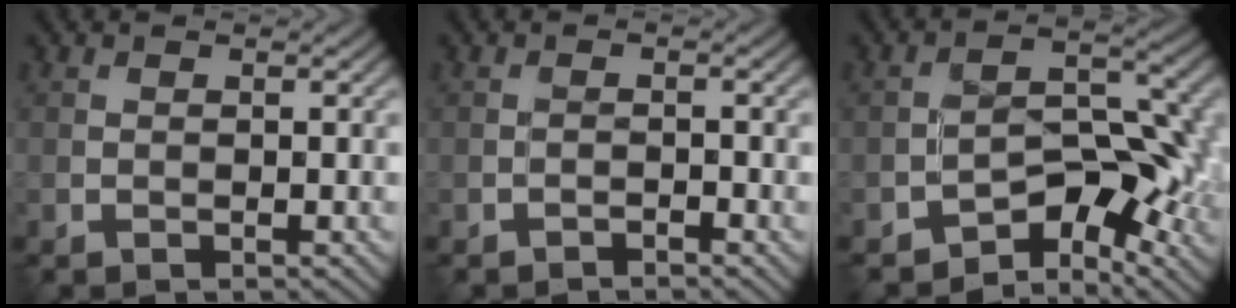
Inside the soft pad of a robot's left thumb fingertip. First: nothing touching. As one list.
[{"total": 0.9, "force": [-0.8, 0.1, 0.3], "torque": [-0.004, 0.003, -0.017]}, {"total": 8.3, "force": [-4.7, 4.0, 5.5], "torque": [-0.062, 0.004, -0.088]}]